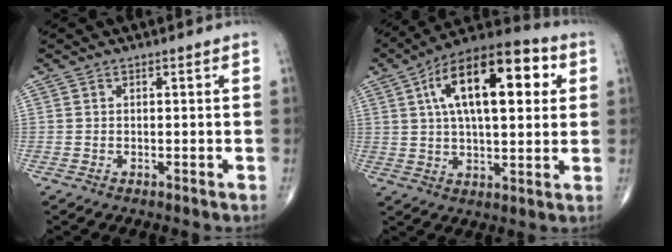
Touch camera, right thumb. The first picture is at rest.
{"total": 21.1, "force": [6.0, 9.3, 18.0], "torque": [-0.270, 0.015, 0.086]}